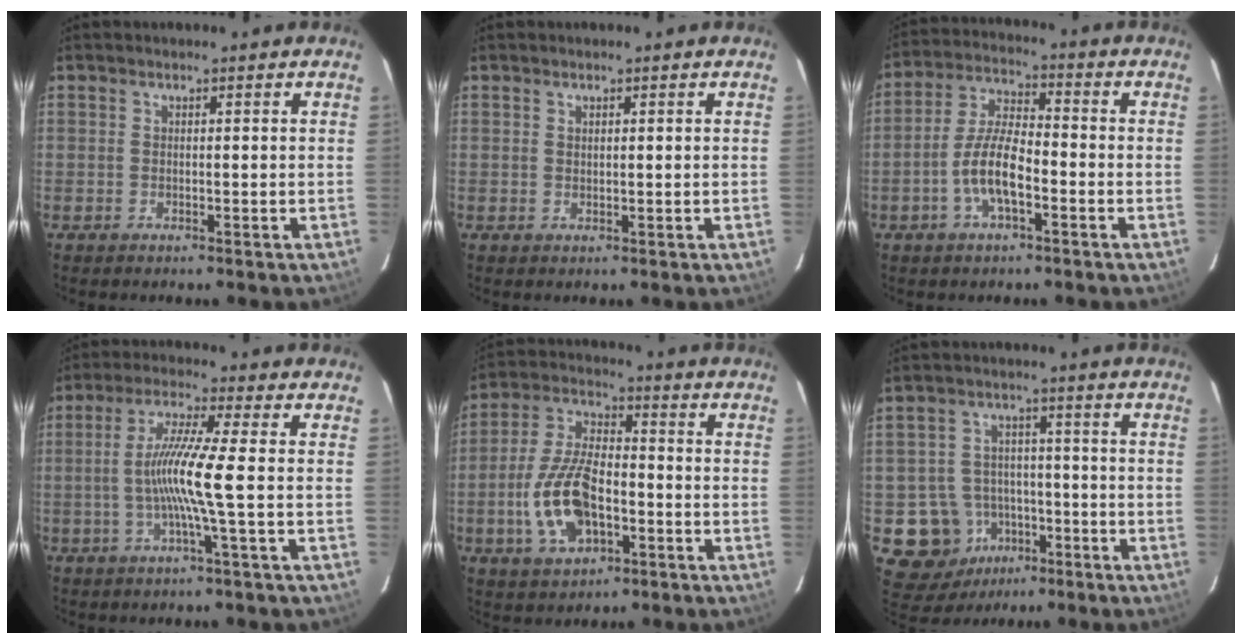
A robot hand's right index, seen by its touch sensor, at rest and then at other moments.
{"total": 0.8, "force": [0.5, 0.5, 0.5], "torque": [-0.007, 0.000, 0.010]}
{"total": 8.9, "force": [-3.4, 2.9, 7.7], "torque": [-0.161, 0.006, -0.064]}
{"total": 9.5, "force": [-1.4, -1.3, 9.3], "torque": [-0.185, -0.002, -0.027]}
{"total": 14.4, "force": [-4.2, 7.4, 11.6], "torque": [-0.245, 0.007, -0.073]}
{"total": 11.3, "force": [-4.7, 10.0, 2.3], "torque": [-0.076, 0.027, -0.055]}